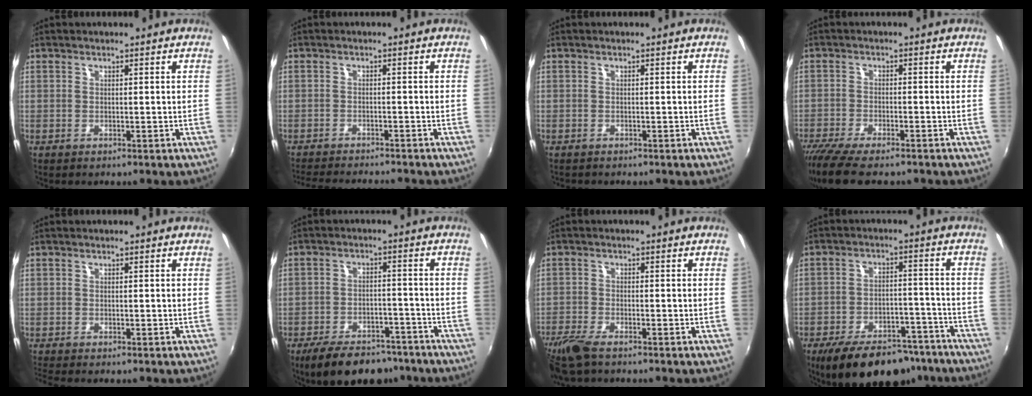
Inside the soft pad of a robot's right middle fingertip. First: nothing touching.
{"total": 10.0, "force": [-9.2, 1.0, 4.0], "torque": [-0.094, -0.016, -0.145]}
{"total": 1.0, "force": [-1.0, 0.3, 0.2], "torque": [-0.008, -0.004, -0.016]}
{"total": 10.9, "force": [-9.0, 2.3, 5.7], "torque": [-0.134, -0.043, -0.158]}
{"total": 2.4, "force": [-2.1, 0.1, 1.1], "torque": [-0.028, -0.015, -0.042]}
{"total": 14.7, "force": [-11.6, 6.1, 6.7], "torque": [-0.140, -0.001, -0.166]}
{"total": 7.4, "force": [-5.9, 1.8, 4.1], "torque": [-0.112, -0.028, -0.118]}
{"total": 19.8, "force": [-15.5, 8.0, 9.5], "torque": [-0.174, 0.001, -0.209]}